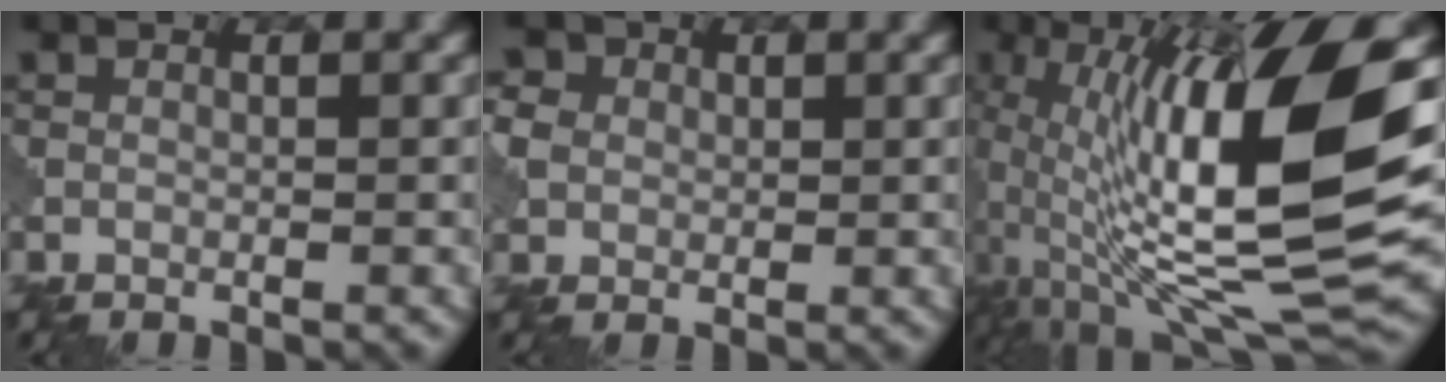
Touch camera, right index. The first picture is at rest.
{"total": 2.2, "force": [0.5, 2.1, 0.2], "torque": [-0.024, 0.005, 0.009]}
{"total": 15.1, "force": [1.9, 4.8, 14.2], "torque": [-0.269, 0.004, 0.037]}